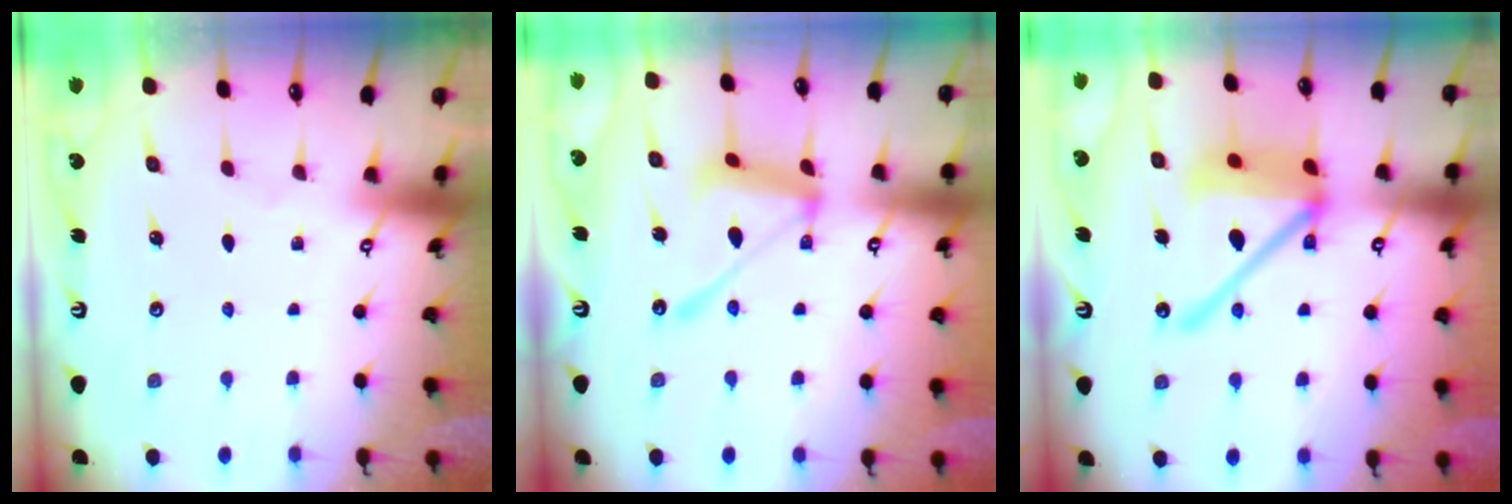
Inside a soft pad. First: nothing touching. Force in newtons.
{"total": 14.3, "press": 14.2, "slide": 1.3}
{"total": 18.1, "press": 17.9, "slide": 2.6}